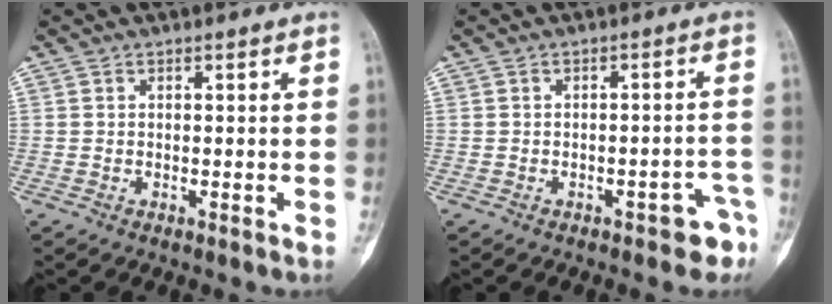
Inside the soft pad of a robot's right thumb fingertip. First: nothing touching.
{"total": 5.3, "force": [-3.2, 2.4, 3.4], "torque": [-0.019, 0.034, -0.034]}